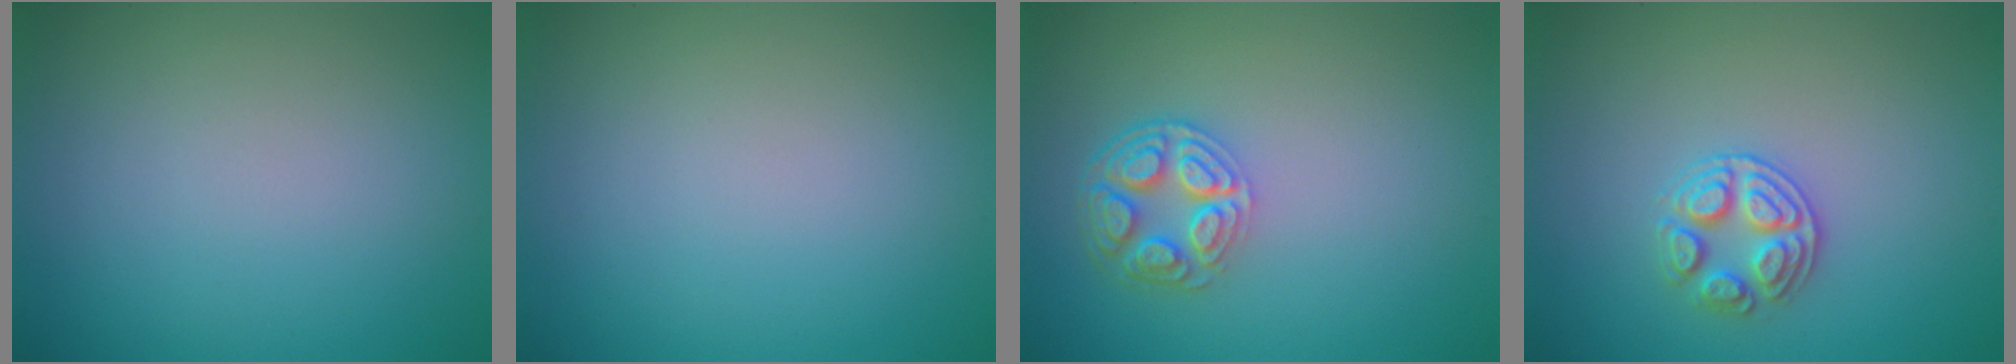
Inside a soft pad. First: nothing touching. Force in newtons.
{"total": 0.0}
{"total": 4.6, "press": 3.5, "slide": 2.9}
{"total": 2.8, "press": 2.7, "slide": 0.7}